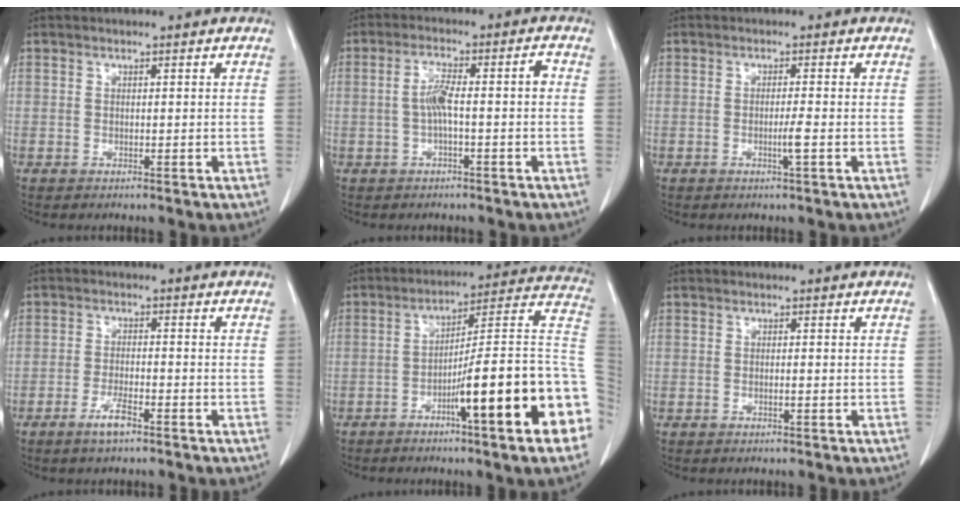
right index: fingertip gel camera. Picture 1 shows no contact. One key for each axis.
{"total": 5.6, "fx": -0.6, "fy": 0.8, "fz": 5.5, "tx": -0.105, "ty": 0.024, "tz": -0.009}
{"total": 3.4, "fx": -1.2, "fy": -0.7, "fz": 3.1, "tx": -0.058, "ty": -0.006, "tz": -0.022}
{"total": 3.7, "fx": -2.5, "fy": 0.6, "fz": 2.7, "tx": -0.053, "ty": -0.002, "tz": -0.046}
{"total": 20.2, "fx": -7.1, "fy": 0.7, "fz": 19.0, "tx": -0.191, "ty": 0.017, "tz": -0.104}
{"total": 0.6, "fx": -0.2, "fy": 0.0, "fz": 0.5, "tx": -0.010, "ty": 0.001, "tz": -0.003}